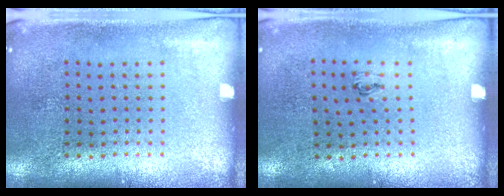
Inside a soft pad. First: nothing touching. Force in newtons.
{"total": 0.5, "press": 0.2, "slide": 0.5}